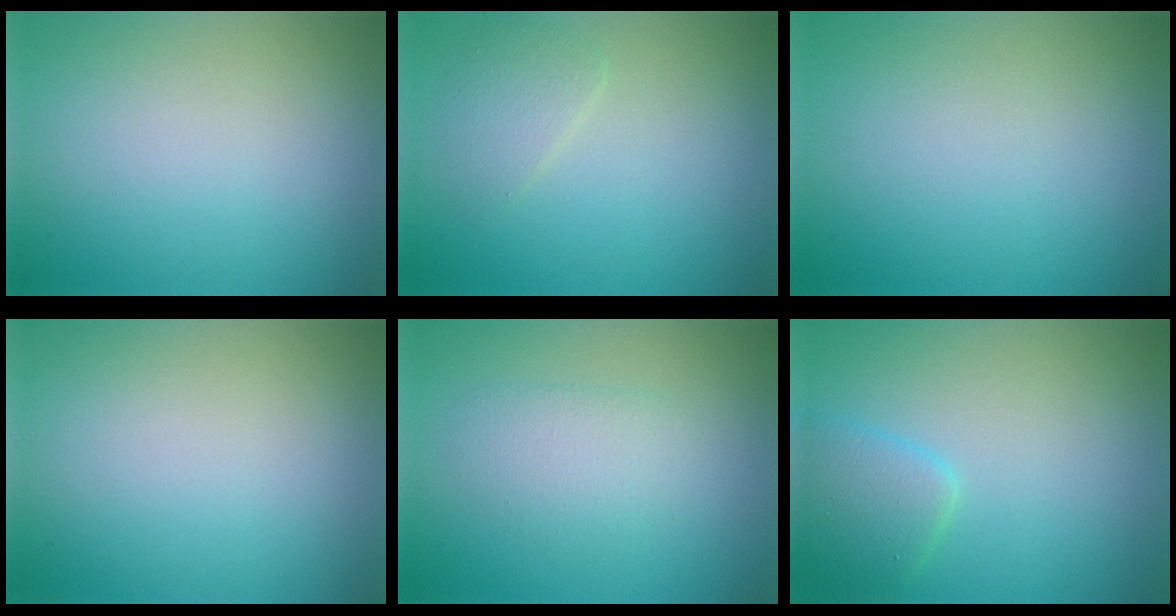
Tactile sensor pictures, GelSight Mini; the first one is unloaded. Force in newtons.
{"total": 1.7, "press": 1.7, "slide": 0.1}
{"total": 0.0}
{"total": 0.0}
{"total": 2.3, "press": 2.2, "slide": 0.1}
{"total": 2.6, "press": 2.6, "slide": 0.2}